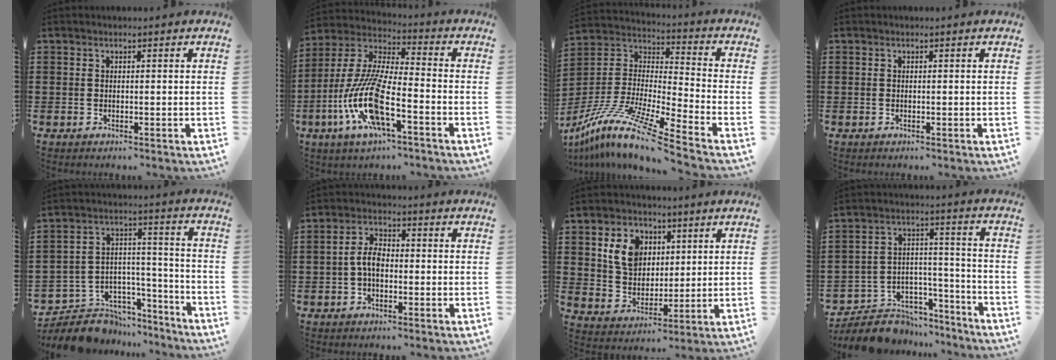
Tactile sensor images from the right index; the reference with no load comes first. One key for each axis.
{"total": 13.1, "fx": -6.2, "fy": 3.1, "fz": 11.1, "tx": -0.265, "ty": -0.020, "tz": -0.129}
{"total": 11.9, "fx": -9.9, "fy": -0.5, "fz": 6.6, "tx": -0.141, "ty": -0.010, "tz": -0.200}
{"total": 0.0}
{"total": 8.0, "fx": -6.6, "fy": 4.5, "fz": 1.2, "tx": -0.031, "ty": 0.019, "tz": -0.121}
{"total": 4.4, "fx": -0.9, "fy": 2.4, "fz": 3.6, "tx": -0.080, "ty": 0.002, "tz": -0.022}
{"total": 7.6, "fx": 2.8, "fy": 6.0, "fz": 3.7, "tx": -0.083, "ty": 0.015, "tz": 0.049}
{"total": 7.8, "fx": -6.8, "fy": 3.7, "fz": 1.4, "tx": -0.031, "ty": 0.028, "tz": -0.128}